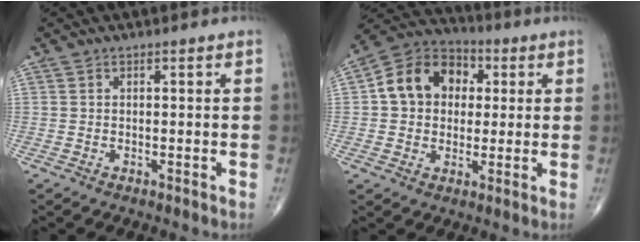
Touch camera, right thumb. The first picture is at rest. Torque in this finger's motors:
{"motor_torque": [-0.25, 0.63, 0.11, -0.09, 0.27]}